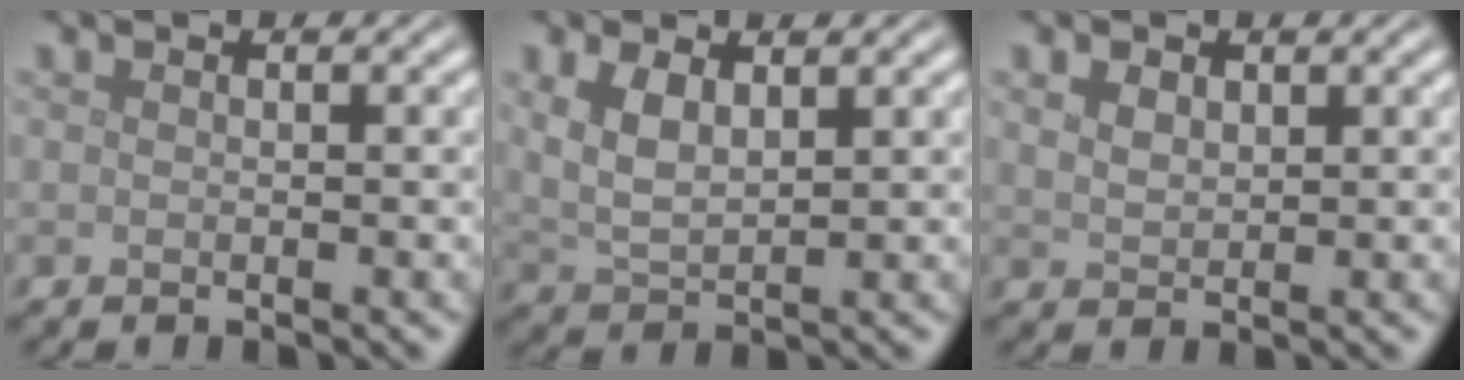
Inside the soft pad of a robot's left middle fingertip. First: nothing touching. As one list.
[{"total": 3.4, "force": [1.3, 1.5, 2.7], "torque": [-0.064, -0.001, 0.030]}, {"total": 1.7, "force": [0.9, 1.0, 0.9], "torque": [-0.020, 0.001, 0.021]}]